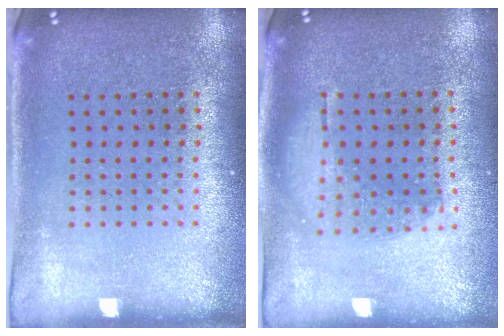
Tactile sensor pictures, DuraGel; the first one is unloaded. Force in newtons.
{"total": 1.2, "press": 1.1, "slide": 0.5}